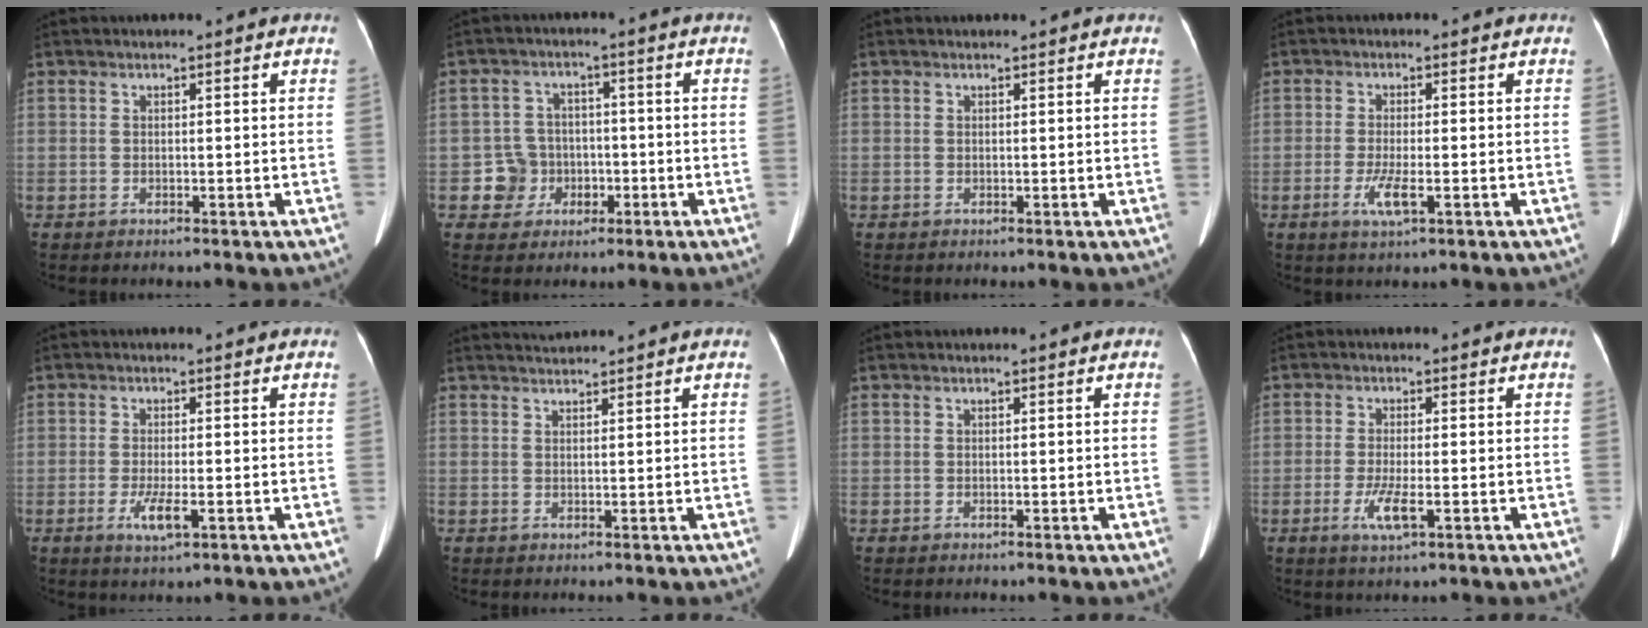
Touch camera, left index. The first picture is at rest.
{"total": 5.3, "force": [-1.7, 5.0, 0.1], "torque": [0.001, 0.012, -0.024]}
{"total": 0.8, "force": [0.8, 0.3, 0.1], "torque": [-0.008, 0.005, 0.011]}
{"total": 3.6, "force": [-1.3, 0.5, 3.3], "torque": [-0.071, -0.009, -0.024]}
{"total": 3.7, "force": [-1.3, 0.7, 3.4], "torque": [-0.070, -0.009, -0.020]}
{"total": 2.2, "force": [2.1, -0.5, 0.0], "torque": [-0.001, 0.015, 0.047]}
{"total": 0.0}
{"total": 3.9, "force": [-1.4, 0.5, 3.6], "torque": [-0.078, -0.010, -0.025]}